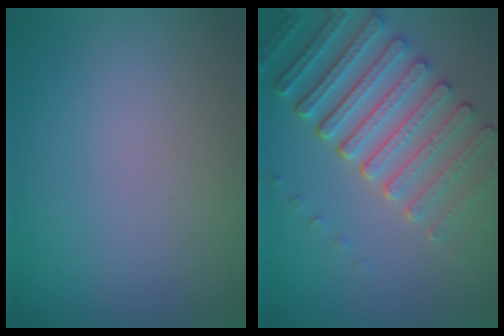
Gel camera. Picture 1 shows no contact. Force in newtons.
{"total": 7.0, "press": 5.5, "slide": 4.4}